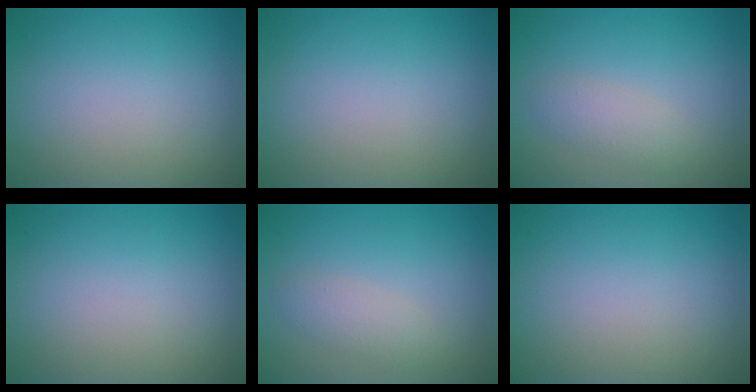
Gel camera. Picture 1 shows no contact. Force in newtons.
{"total": 0.0}
{"total": 1.9, "press": 1.9, "slide": 0.0}
{"total": 0.0}
{"total": 1.8, "press": 1.8, "slide": 0.2}
{"total": 0.0}